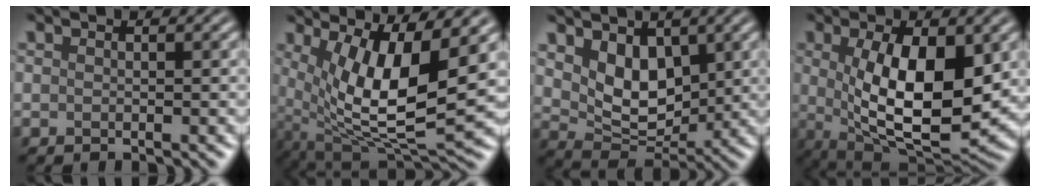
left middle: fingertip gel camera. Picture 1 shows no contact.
{"total": 10.5, "force": [2.4, 3.2, 9.7], "torque": [-0.171, -0.007, 0.053]}
{"total": 4.9, "force": [1.9, 3.2, 3.2], "torque": [-0.064, -0.007, 0.041]}
{"total": 10.4, "force": [0.7, 4.1, 9.5], "torque": [-0.163, -0.013, 0.027]}